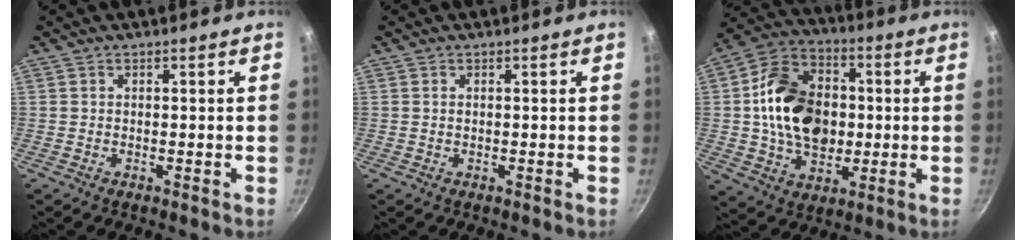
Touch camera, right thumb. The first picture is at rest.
{"total": 0.5, "force": [0.2, 0.3, 0.4], "torque": [-0.007, 0.001, 0.004]}
{"total": 18.8, "force": [0.8, 13.7, 12.9], "torque": [-0.184, 0.019, 0.008]}